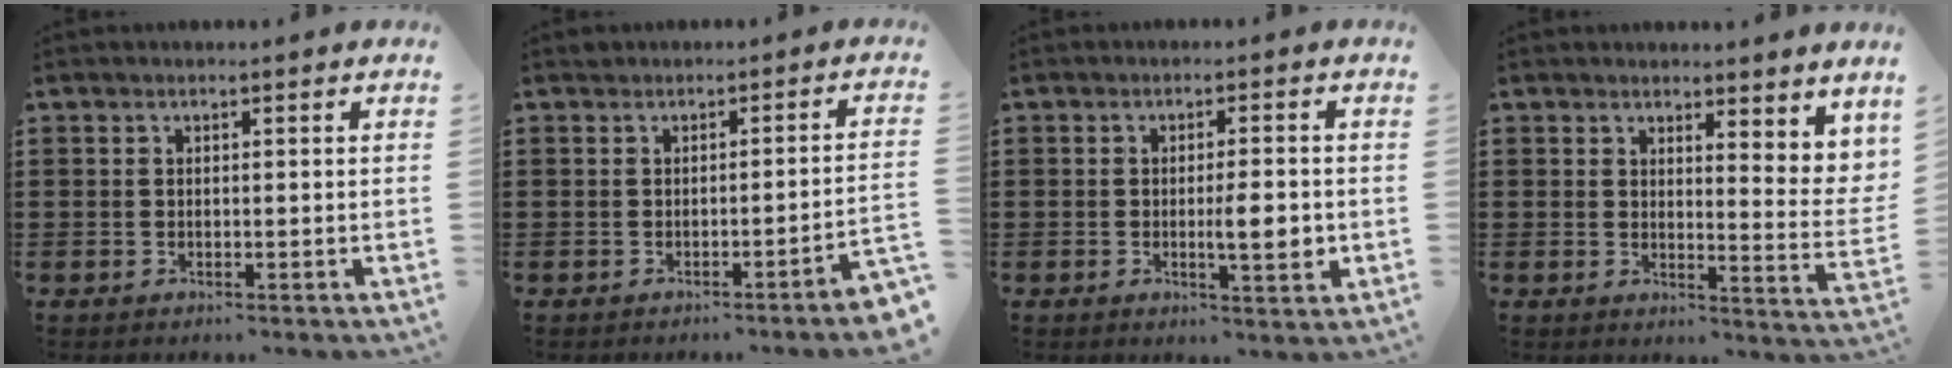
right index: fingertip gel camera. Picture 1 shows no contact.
{"total": 1.6, "force": [-1.2, -0.3, 1.1], "torque": [-0.020, 0.001, -0.024]}
{"total": 5.6, "force": [-0.6, 0.9, 5.4], "torque": [-0.085, -0.005, -0.014]}
{"total": 3.4, "force": [3.0, 0.7, 1.3], "torque": [-0.032, -0.016, 0.053]}